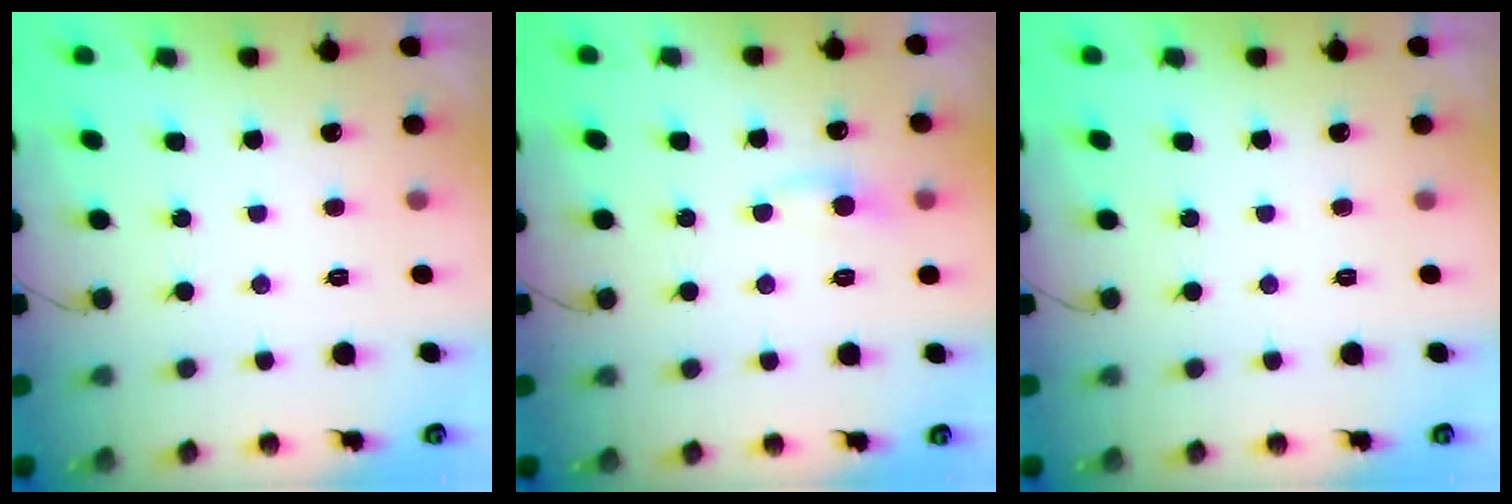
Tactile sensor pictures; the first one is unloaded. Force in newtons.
{"total": 4.6, "press": 4.6, "slide": 0.6}
{"total": 0.0}